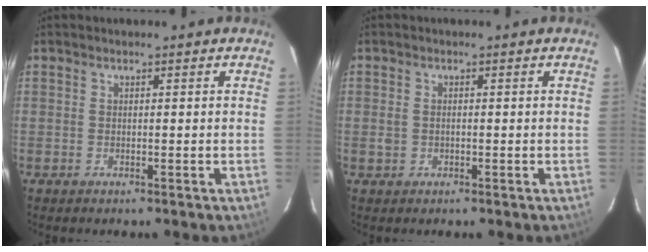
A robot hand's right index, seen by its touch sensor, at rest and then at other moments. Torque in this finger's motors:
{"motor_torque": [-0.03, 0.11, -0.08, 0.02]}